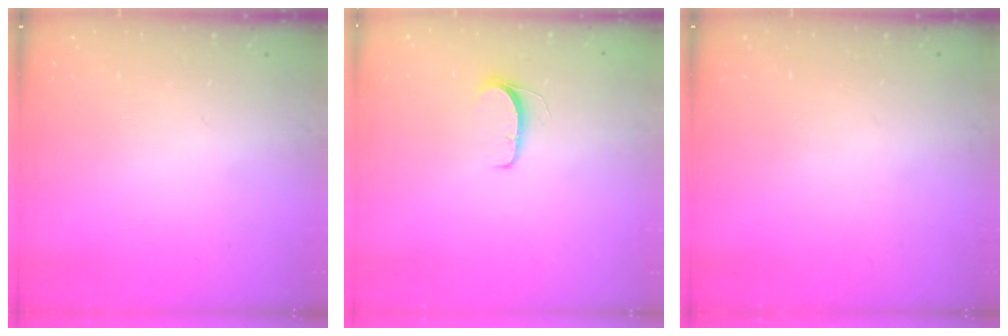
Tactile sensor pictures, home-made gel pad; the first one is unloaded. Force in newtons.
{"total": 6.1, "press": 6.1, "slide": 0.5}
{"total": 0.0}